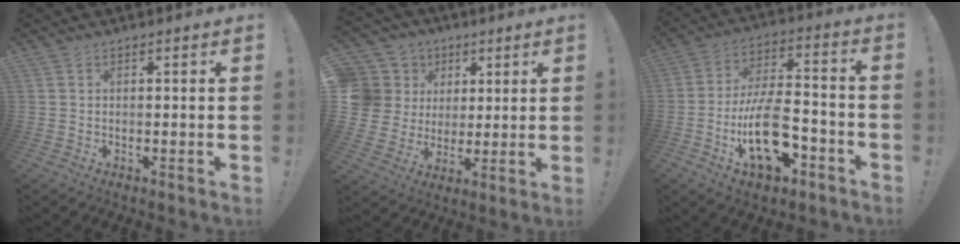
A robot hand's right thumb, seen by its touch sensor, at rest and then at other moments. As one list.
[{"total": 12.2, "force": [3.6, 10.9, 4.0], "torque": [-0.076, -0.011, 0.086]}, {"total": 19.4, "force": [-7.2, 9.6, 15.2], "torque": [-0.274, 0.046, -0.115]}]